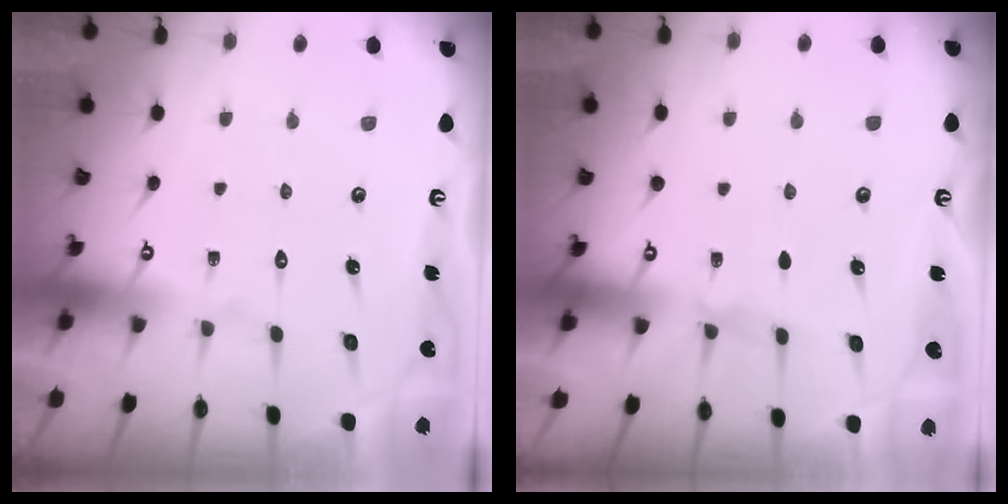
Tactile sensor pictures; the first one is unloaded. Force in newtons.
{"total": 2.8, "press": 2.6, "slide": 0.9}